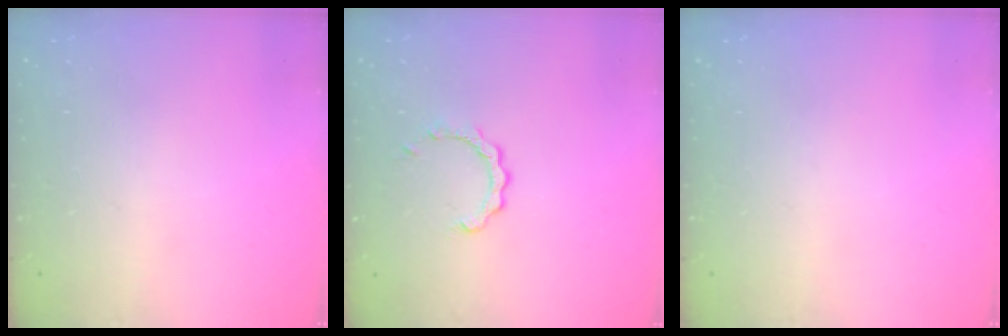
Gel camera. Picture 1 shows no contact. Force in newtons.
{"total": 2.5, "press": 2.5, "slide": 0.3}
{"total": 0.0}